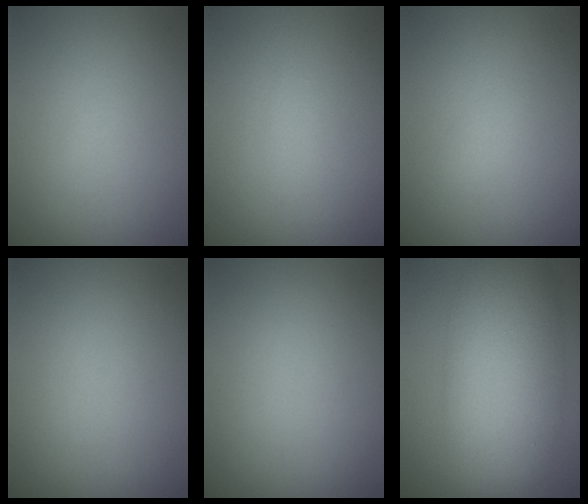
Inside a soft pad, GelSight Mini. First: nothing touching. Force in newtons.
{"total": 0.7, "press": 0.7, "slide": 0.0}
{"total": 0.6, "press": 0.5, "slide": 0.1}
{"total": 0.0}
{"total": 0.0}
{"total": 9.1, "press": 9.1, "slide": 0.3}